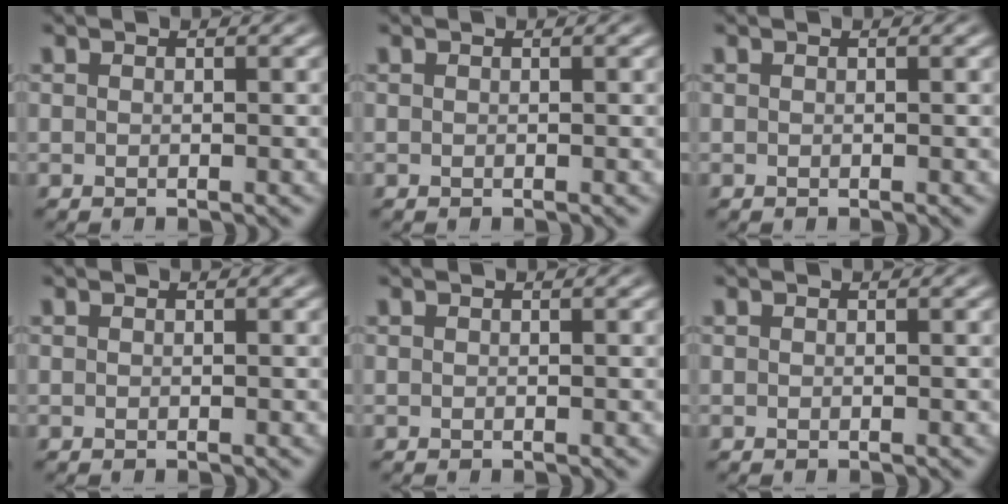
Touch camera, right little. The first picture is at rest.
{"total": 0.0}
{"total": 0.0}
{"total": 0.0}
{"total": 0.0}
{"total": 0.0}